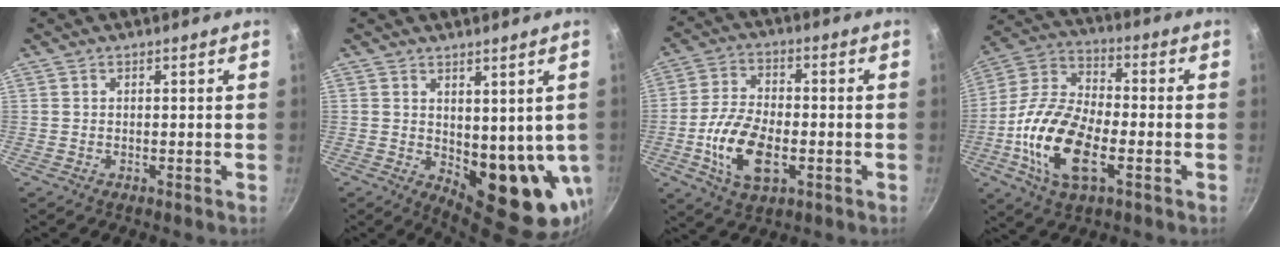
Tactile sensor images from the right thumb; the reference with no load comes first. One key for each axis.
{"total": 13.5, "fx": 0.3, "fy": 7.2, "fz": 11.4, "tx": -0.116, "ty": -0.032, "tz": 0.024}
{"total": 12.7, "fx": -3.3, "fy": 6.9, "fz": 10.1, "tx": -0.188, "ty": 0.016, "tz": -0.064}
{"total": 18.4, "fx": -4.9, "fy": 9.1, "fz": 15.2, "tx": -0.291, "ty": 0.027, "tz": -0.106}